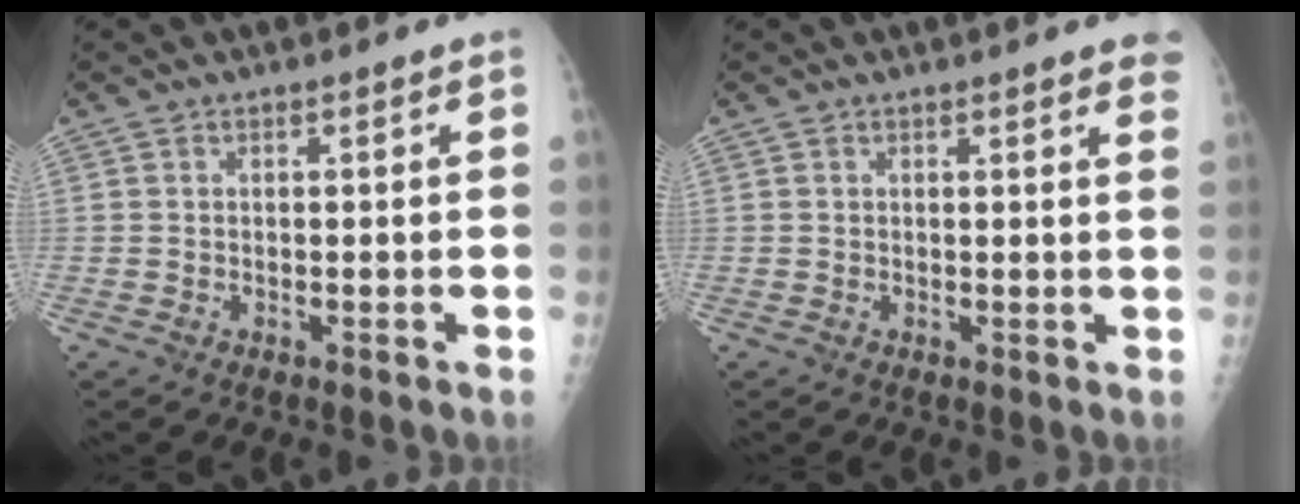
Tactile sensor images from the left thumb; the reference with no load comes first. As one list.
[{"total": 4.4, "force": [3.5, 0.7, 2.5], "torque": [-0.018, -0.005, 0.027]}]